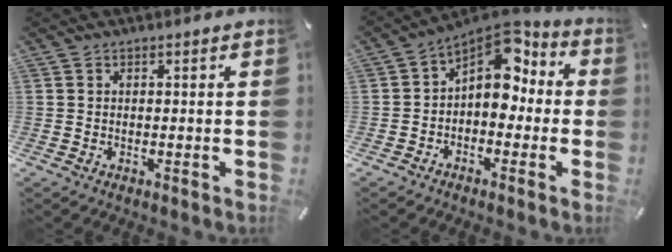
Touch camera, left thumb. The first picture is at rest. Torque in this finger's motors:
{"motor_torque": [1.85, 3.16, 1.03, -0.58, 0.39]}